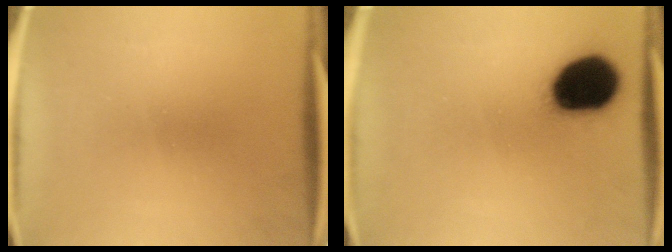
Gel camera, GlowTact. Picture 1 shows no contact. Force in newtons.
{"total": 17.0}